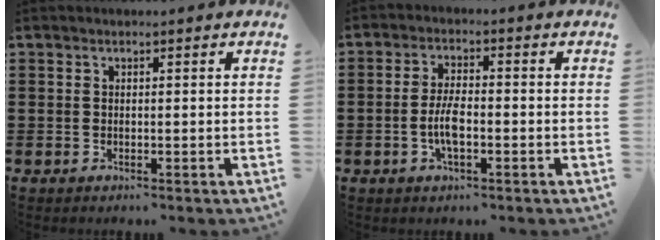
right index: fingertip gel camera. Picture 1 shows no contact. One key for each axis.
{"total": 4.8, "fx": -1.2, "fy": 1.6, "fz": 4.4, "tx": -0.100, "ty": -0.004, "tz": -0.026}